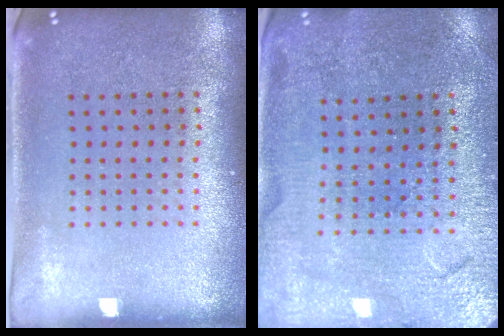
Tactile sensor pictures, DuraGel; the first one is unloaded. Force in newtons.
{"total": 1.3, "press": 1.3, "slide": 0.1}